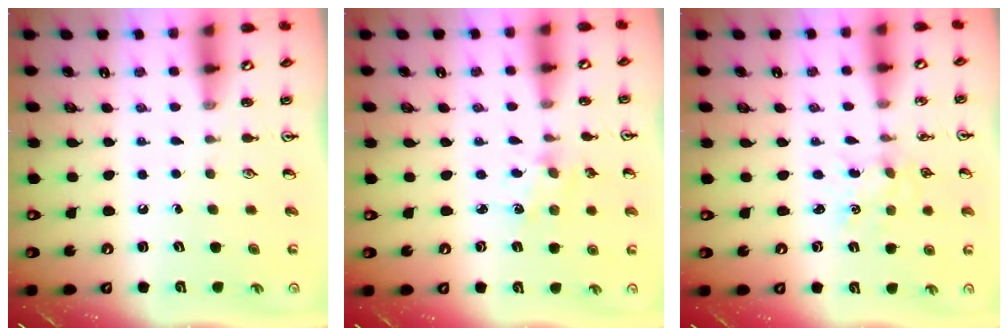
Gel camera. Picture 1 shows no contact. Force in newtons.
{"total": 1.8, "press": 1.7, "slide": 0.3}
{"total": 2.2, "press": 2.2, "slide": 0.3}